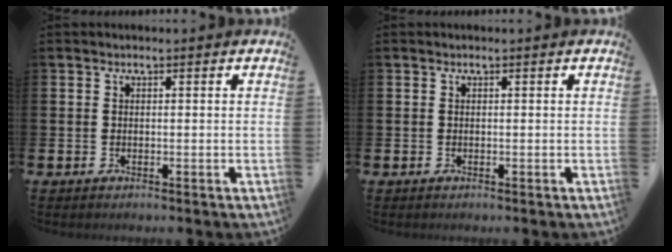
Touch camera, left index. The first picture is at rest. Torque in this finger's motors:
{"motor_torque": [-0.02, 0.03, 0.00, 0.01]}